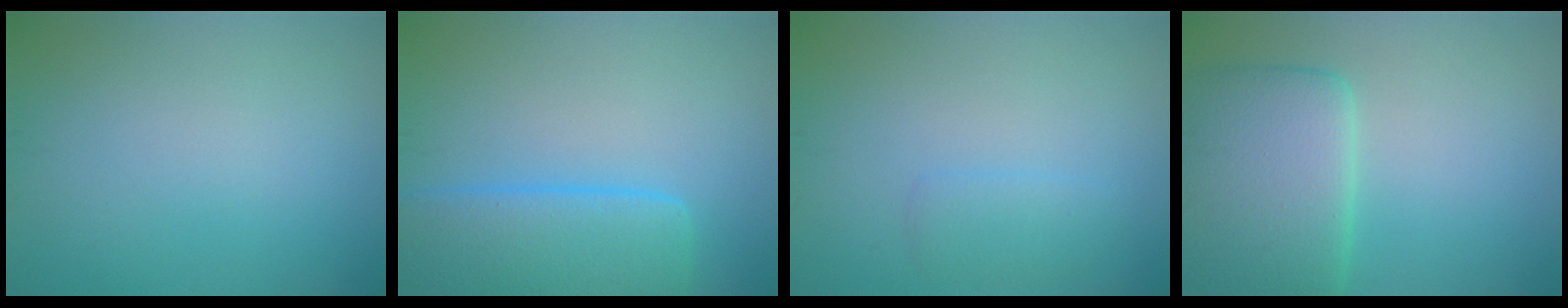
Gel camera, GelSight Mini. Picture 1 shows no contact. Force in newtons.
{"total": 8.5, "press": 8.5, "slide": 0.7}
{"total": 1.6, "press": 1.6, "slide": 0.2}
{"total": 7.3, "press": 7.3, "slide": 0.4}